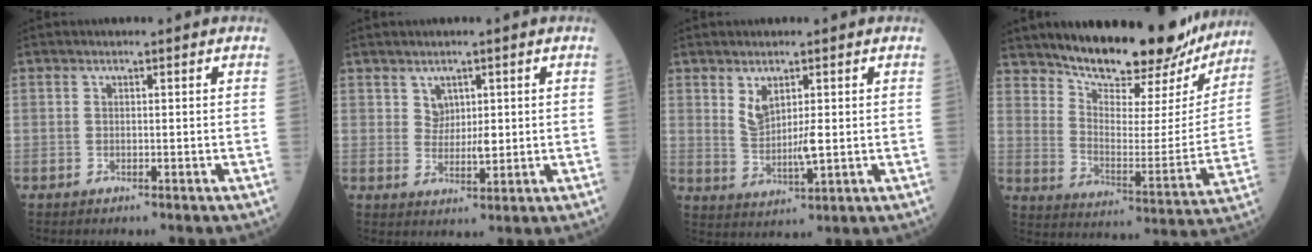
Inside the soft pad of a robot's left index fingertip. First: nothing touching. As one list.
[{"total": 2.8, "force": [0.9, 1.9, 1.8], "torque": [-0.036, 0.005, 0.020]}, {"total": 4.7, "force": [1.3, 1.5, 4.3], "torque": [-0.089, -0.003, 0.034]}, {"total": 22.4, "force": [19.2, 6.6, 9.4], "torque": [-0.133, -0.033, 0.261]}]